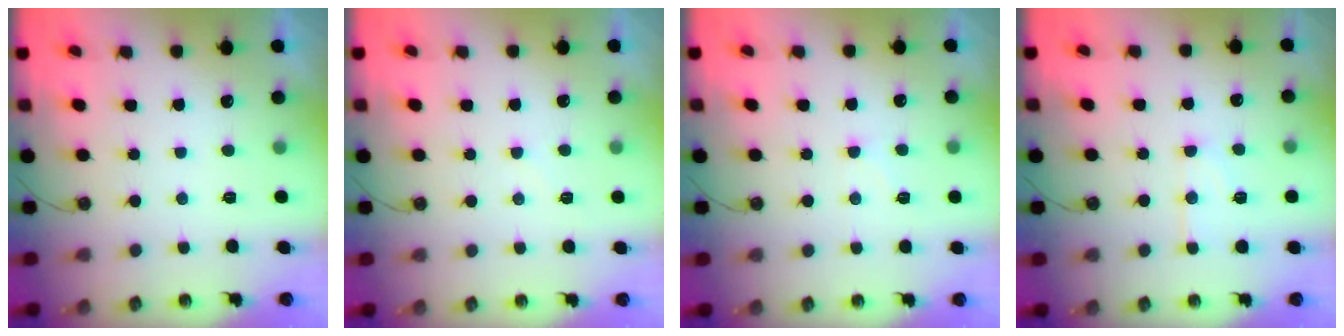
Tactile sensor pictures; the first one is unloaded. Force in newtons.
{"total": 3.7, "press": 3.7, "slide": 0.5}
{"total": 6.3, "press": 6.3, "slide": 0.6}
{"total": 8.0, "press": 7.9, "slide": 0.6}